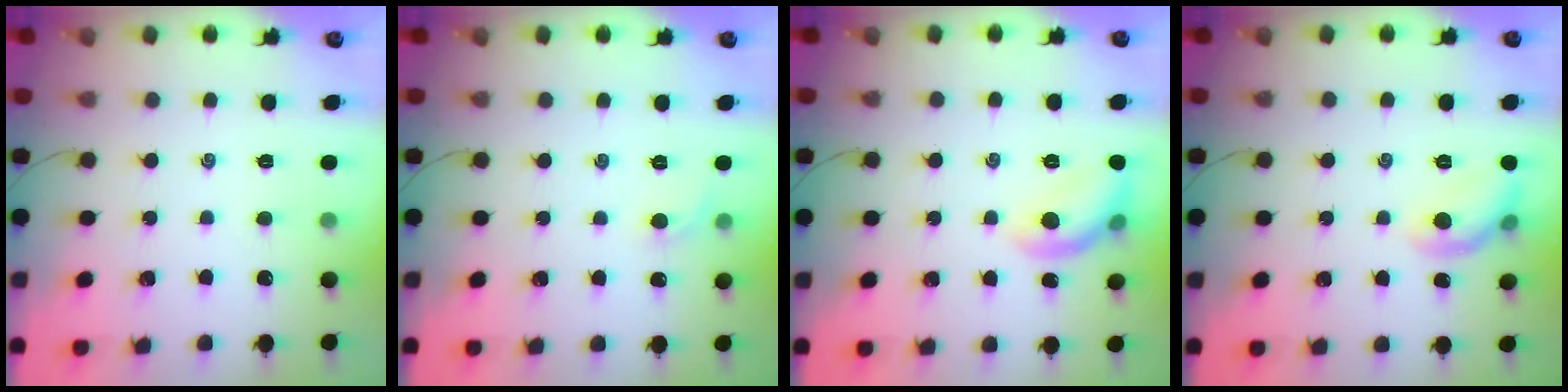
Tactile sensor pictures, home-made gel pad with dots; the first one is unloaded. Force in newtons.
{"total": 3.4, "press": 3.2, "slide": 1.1}
{"total": 9.5, "press": 9.4, "slide": 1.3}
{"total": 8.6, "press": 8.5, "slide": 1.6}